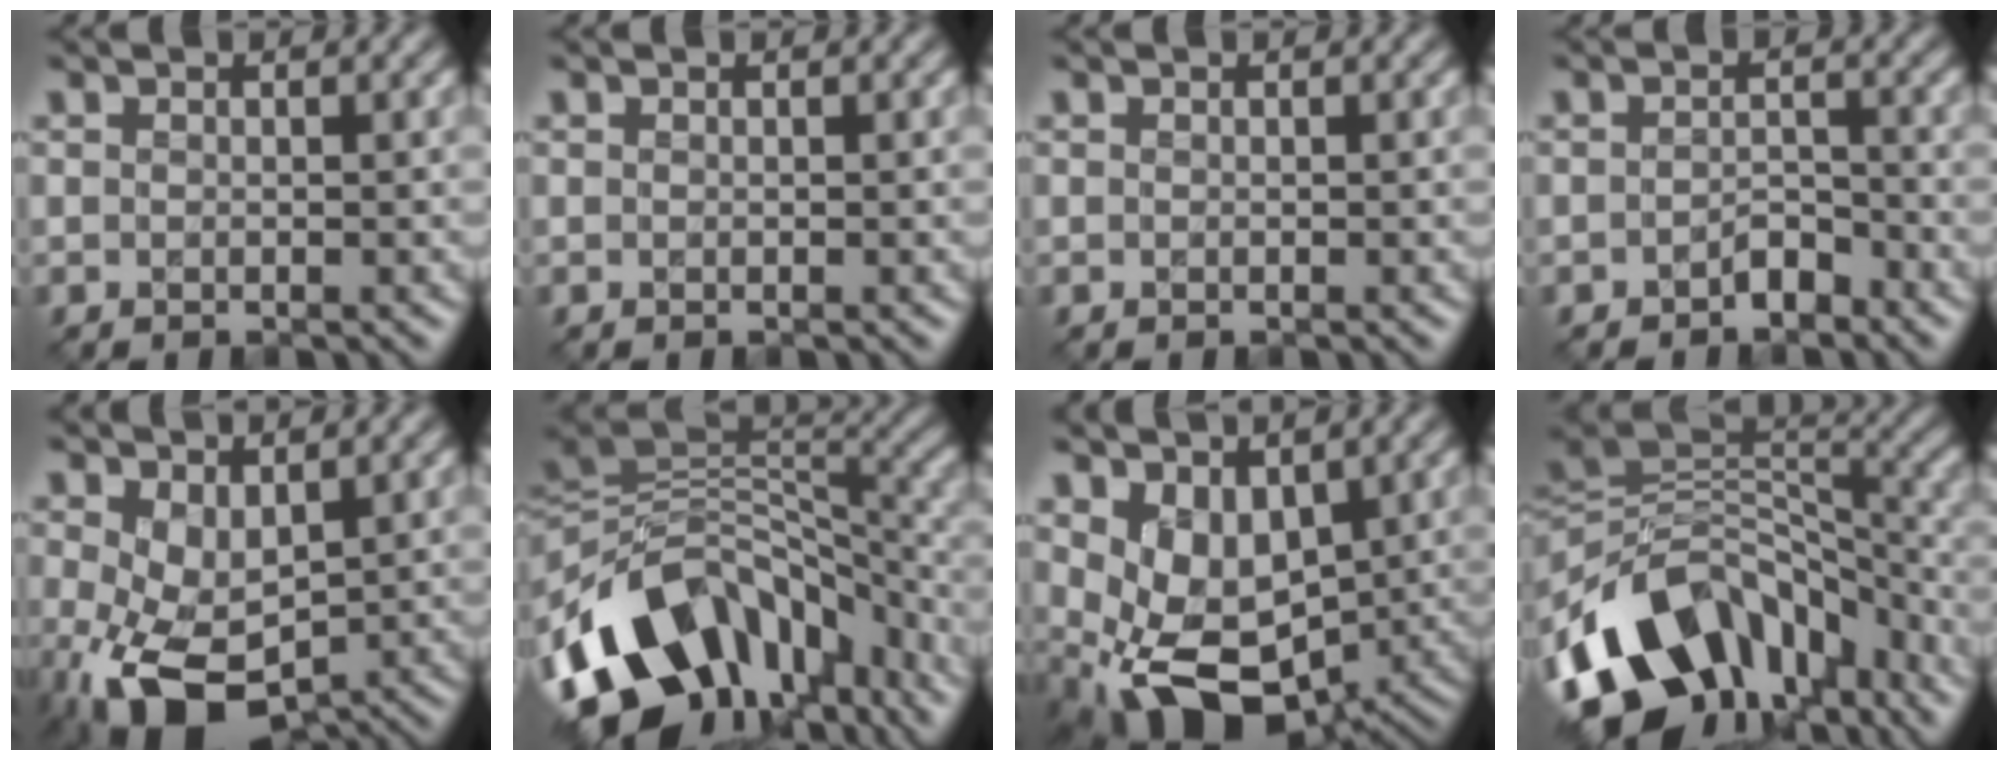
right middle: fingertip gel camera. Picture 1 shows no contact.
{"total": 0.0}
{"total": 0.0}
{"total": 1.6, "force": [-1.2, 0.8, 0.8], "torque": [-0.014, 0.009, -0.022]}
{"total": 6.6, "force": [-1.2, 4.0, 5.2], "torque": [-0.128, -0.014, -0.012]}
{"total": 14.5, "force": [-6.6, 9.6, 8.6], "torque": [-0.177, 0.011, -0.104]}
{"total": 7.2, "force": [0.5, 4.8, 5.4], "torque": [-0.108, -0.019, 0.021]}
{"total": 13.5, "force": [-6.7, 9.2, 7.2], "torque": [-0.149, 0.013, -0.111]}